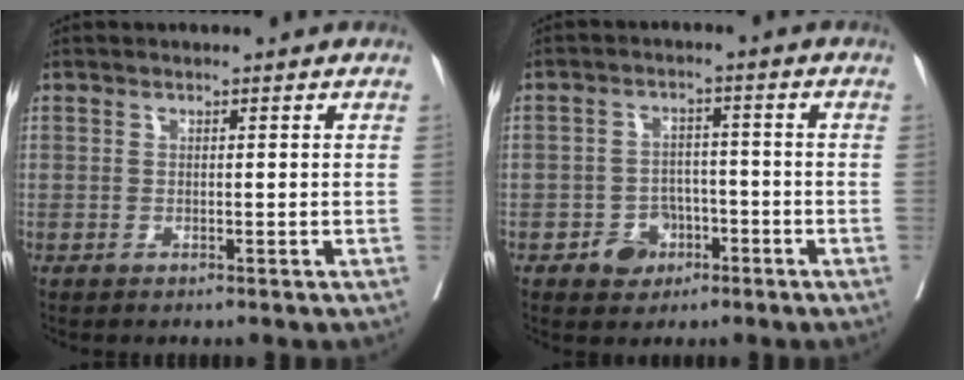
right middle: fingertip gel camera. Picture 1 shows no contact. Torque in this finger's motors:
{"motor_torque": [0.42, -0.33, 0.10, 0.03]}